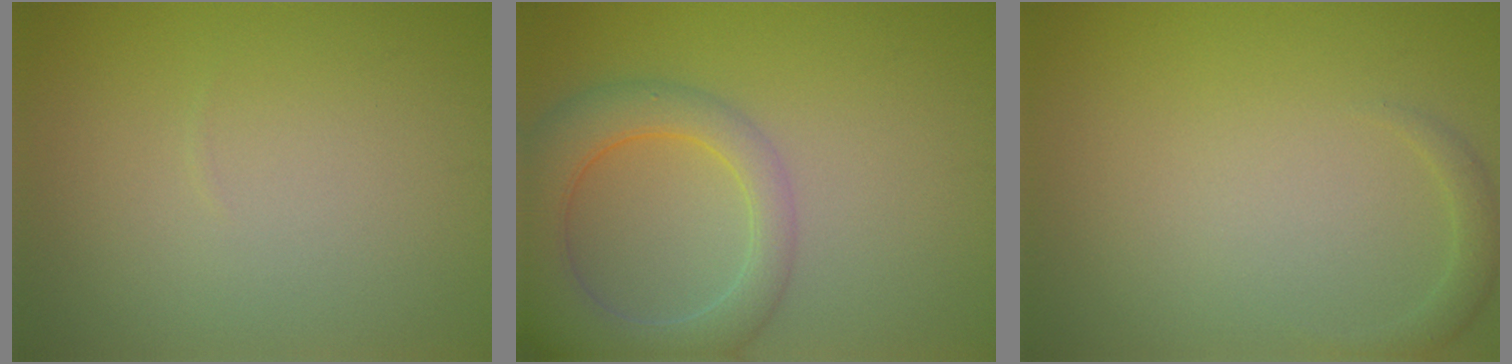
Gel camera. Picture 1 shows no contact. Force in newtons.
{"total": 7.2, "press": 7.2, "slide": 0.5}
{"total": 1.2, "press": 1.1, "slide": 0.1}